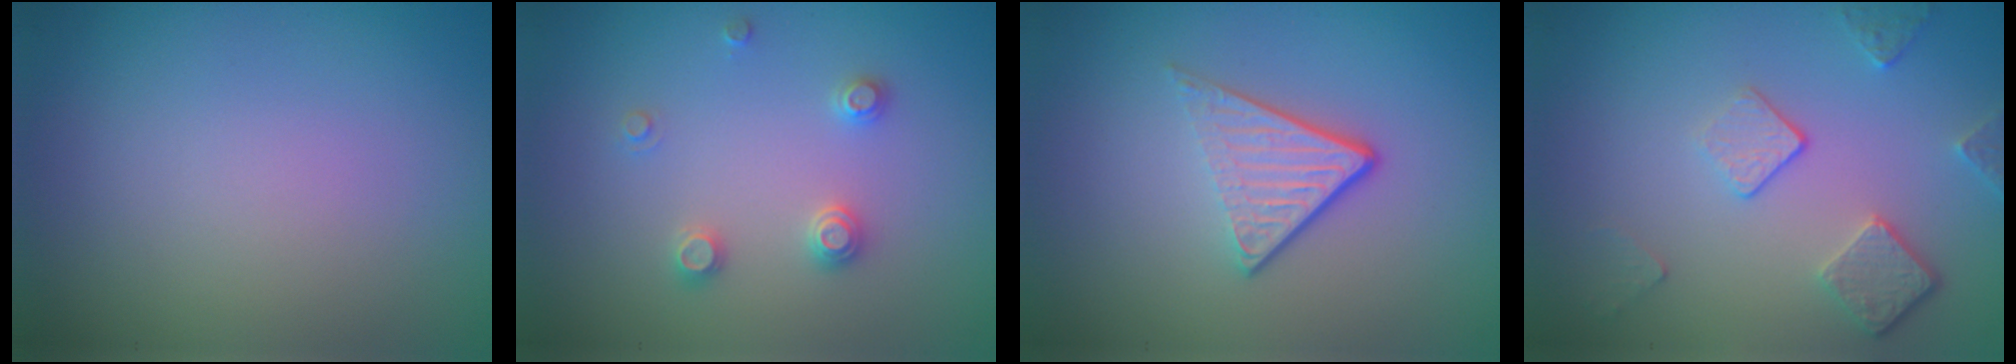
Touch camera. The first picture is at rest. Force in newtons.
{"total": 2.0, "press": 2.0, "slide": 0.2}
{"total": 3.6, "press": 2.4, "slide": 2.7}
{"total": 3.7, "press": 2.9, "slide": 2.4}